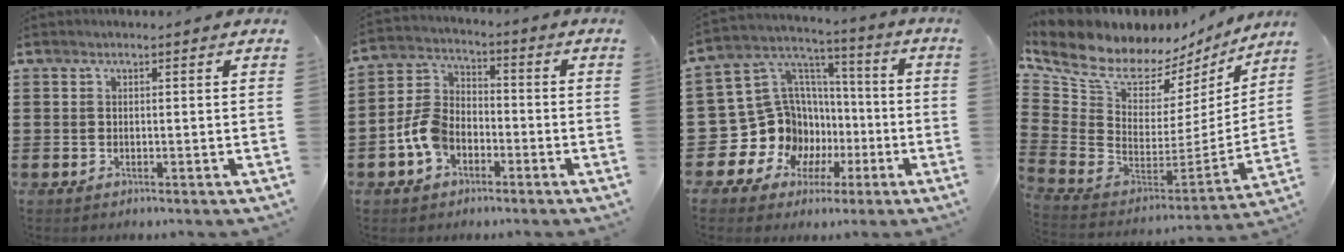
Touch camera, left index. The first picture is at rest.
{"total": 7.5, "force": [-3.4, 5.2, 4.3], "torque": [-0.124, 0.007, -0.074]}
{"total": 14.7, "force": [-3.2, 13.6, 4.6], "torque": [-0.140, -0.026, -0.026]}
{"total": 7.8, "force": [6.3, 3.9, 2.4], "torque": [-0.089, -0.062, 0.112]}